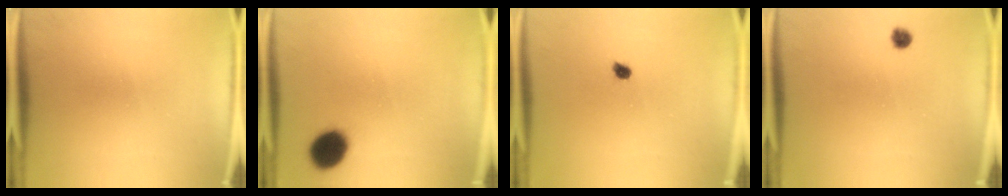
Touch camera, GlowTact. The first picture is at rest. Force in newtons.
{"total": 9.1}
{"total": 1.4}
{"total": 1.7}